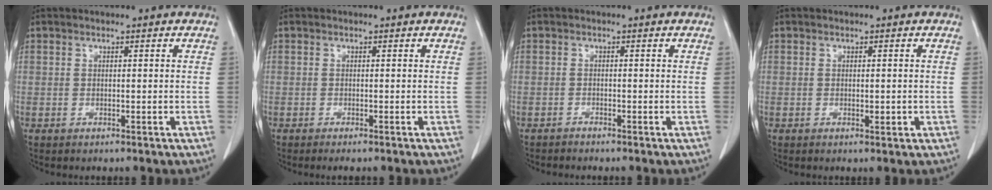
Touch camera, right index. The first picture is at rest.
{"total": 1.6, "force": [-1.3, 0.1, 0.9], "torque": [-0.009, -0.003, -0.017]}
{"total": 0.8, "force": [-0.7, -0.1, -0.1], "torque": [0.002, -0.002, -0.016]}
{"total": 1.3, "force": [-0.3, 0.5, 1.2], "torque": [-0.018, -0.002, -0.002]}